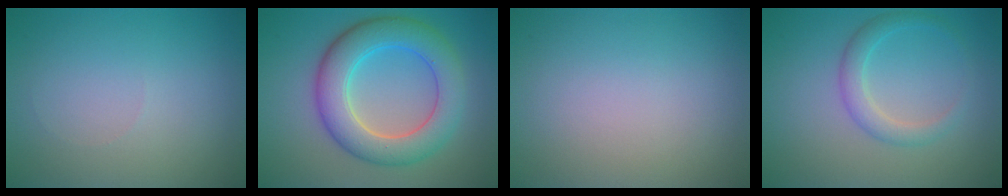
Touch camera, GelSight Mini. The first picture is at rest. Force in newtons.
{"total": 7.2, "press": 7.2, "slide": 0.3}
{"total": 0.0}
{"total": 2.3, "press": 2.3, "slide": 0.2}